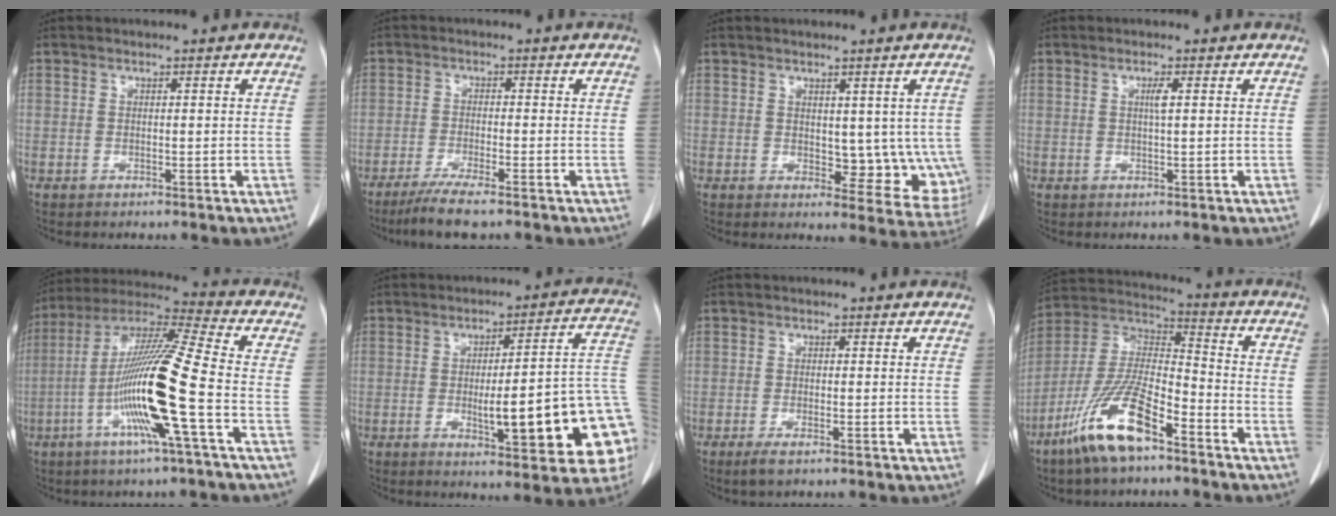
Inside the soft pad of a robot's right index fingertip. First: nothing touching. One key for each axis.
{"total": 6.0, "fx": -4.6, "fy": 0.1, "fz": 3.8, "tx": -0.069, "ty": -0.016, "tz": -0.080}
{"total": 8.1, "fx": 0.4, "fy": 4.8, "fz": 6.5, "tx": -0.056, "ty": -0.006, "tz": 0.019}
{"total": 1.4, "fx": 0.3, "fy": -0.1, "fz": 1.4, "tx": -0.026, "ty": 0.001, "tz": 0.005}
{"total": 17.0, "fx": -4.8, "fy": -0.9, "fz": 16.3, "tx": -0.321, "ty": -0.006, "tz": -0.099}
{"total": 19.2, "fx": -4.2, "fy": 3.1, "fz": 18.4, "tx": -0.162, "ty": 0.029, "tz": -0.039}
{"total": 2.2, "fx": -1.4, "fy": 0.5, "fz": 1.6, "tx": -0.033, "ty": -0.005, "tz": -0.024}
{"total": 14.5, "fx": -8.9, "fy": 3.5, "fz": 10.9, "tx": -0.228, "ty": -0.012, "tz": -0.169}